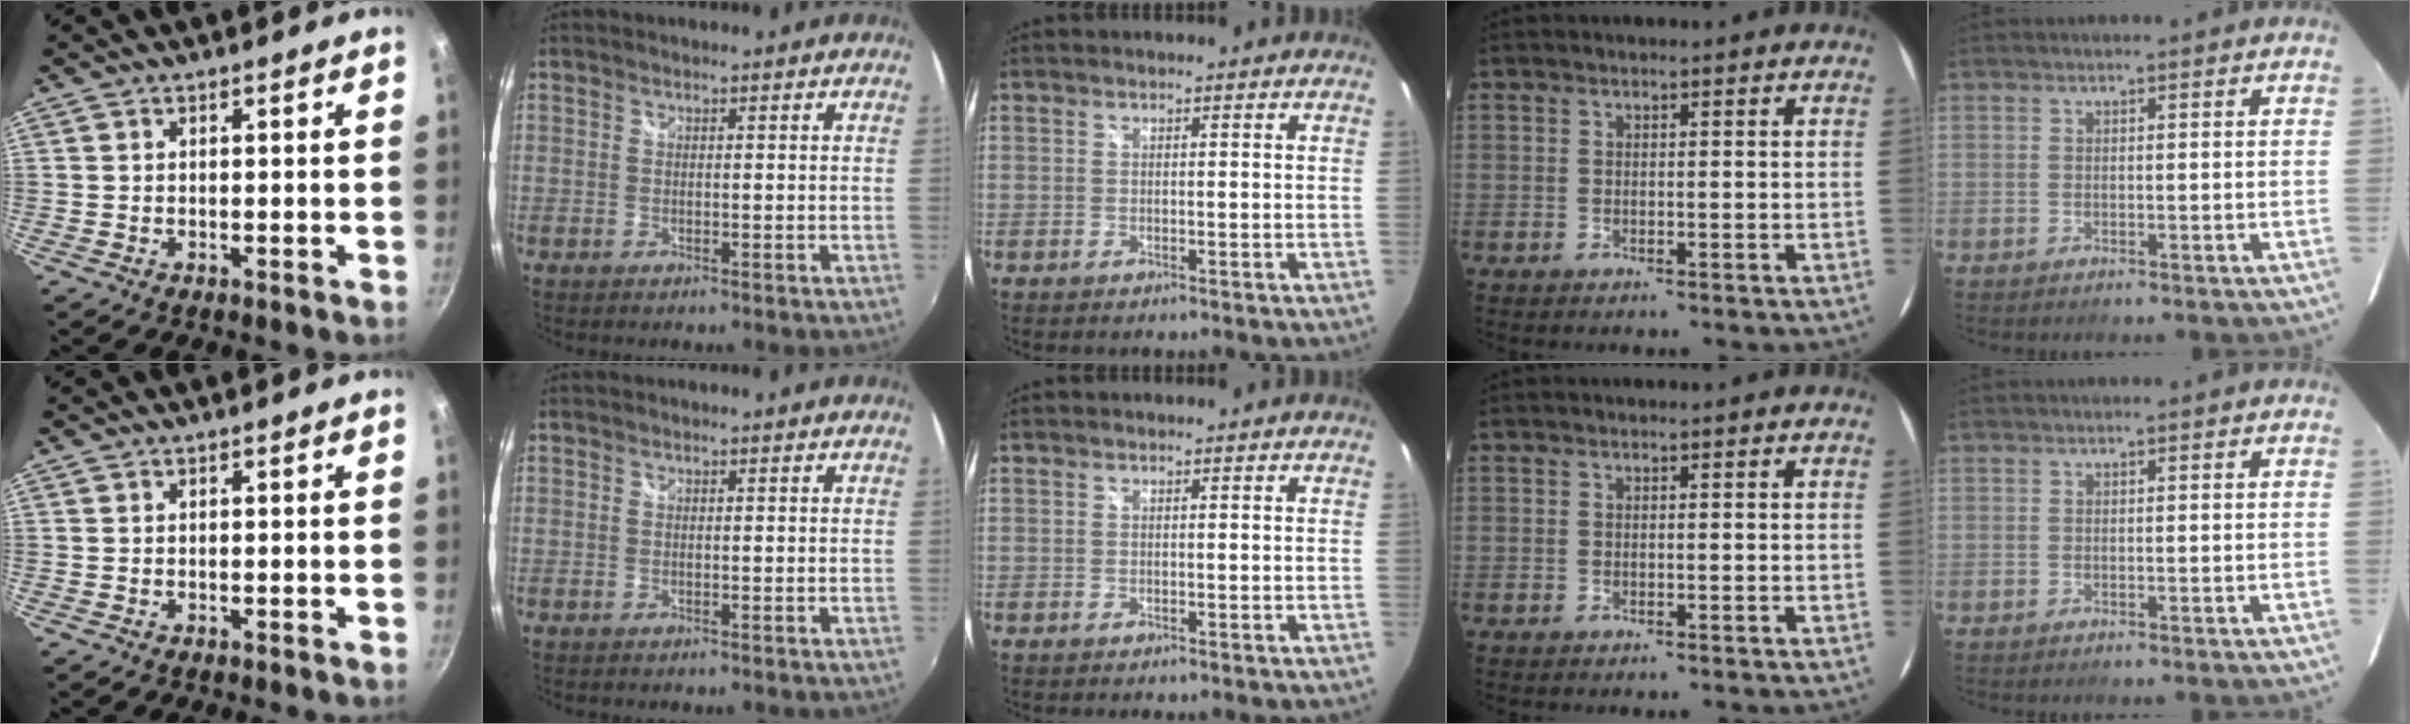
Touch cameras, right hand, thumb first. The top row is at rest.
{}